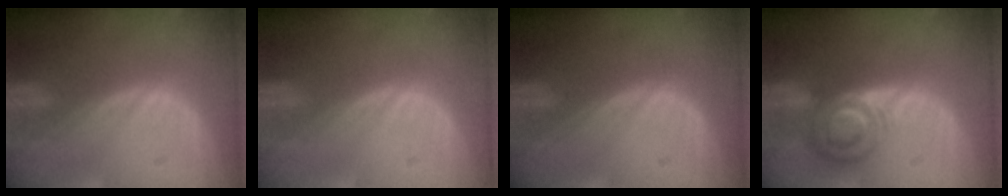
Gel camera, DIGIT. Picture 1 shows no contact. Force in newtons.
{"total": 0.5, "press": 0.0, "slide": 0.5}
{"total": 0.0}
{"total": 6.5, "press": 6.3, "slide": 1.8}